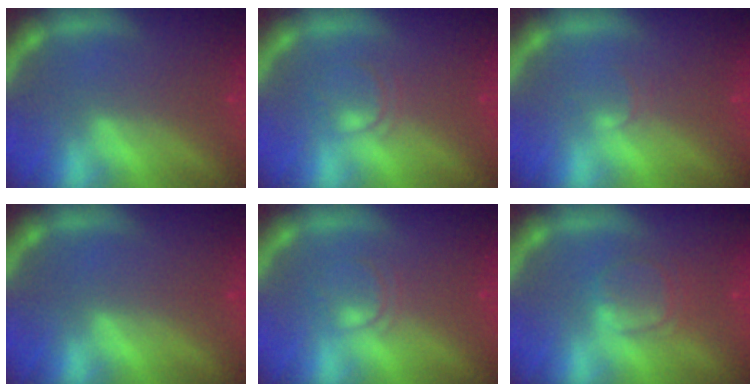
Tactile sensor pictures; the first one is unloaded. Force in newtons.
{"total": 2.0}
{"total": 1.0}
{"total": 0.0}
{"total": 2.0}
{"total": 3.0}